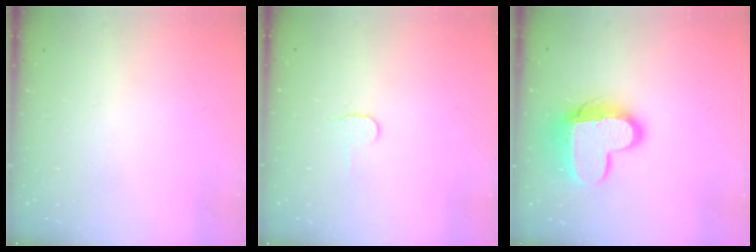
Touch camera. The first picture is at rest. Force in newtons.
{"total": 4.9, "press": 4.9, "slide": 0.5}
{"total": 14.2, "press": 14.2, "slide": 1.1}